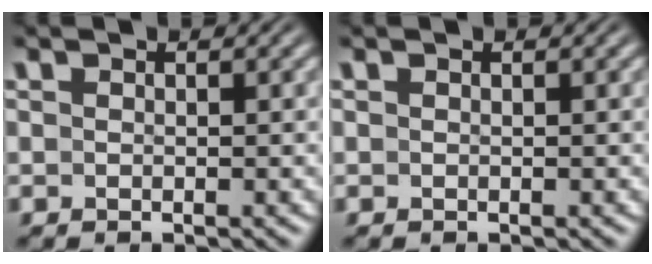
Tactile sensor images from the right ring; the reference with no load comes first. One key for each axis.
{"total": 0.0}